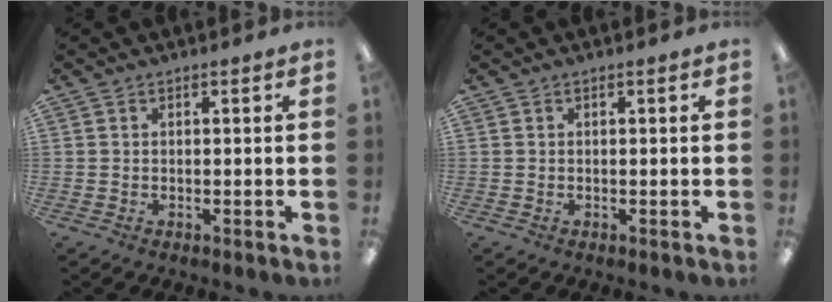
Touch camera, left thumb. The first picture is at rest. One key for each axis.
{"total": 0.0}